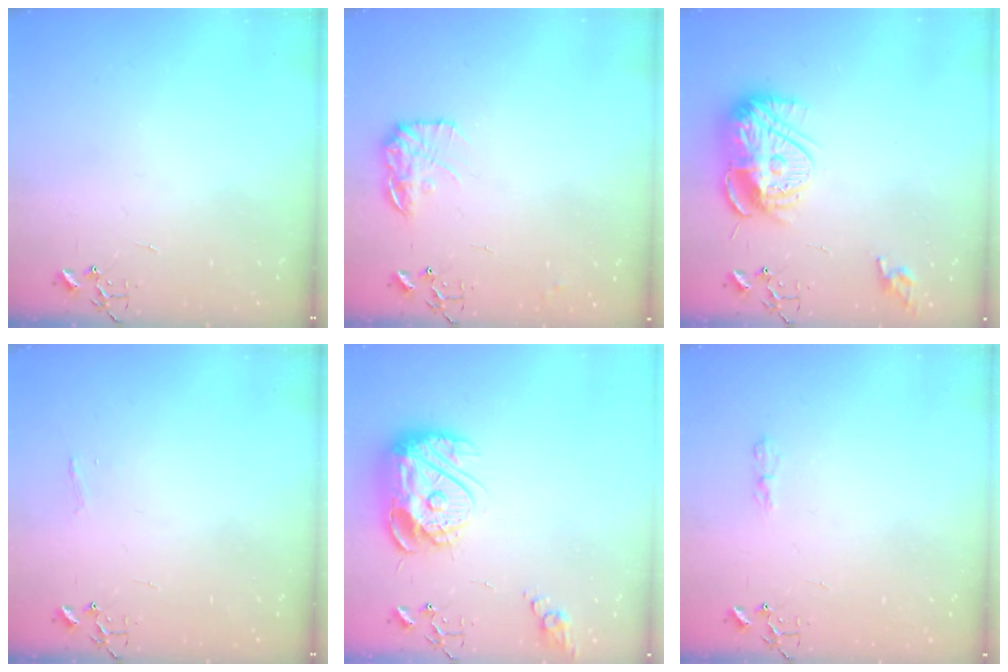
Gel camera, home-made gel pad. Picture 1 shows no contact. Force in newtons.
{"total": 12.1, "press": 12.1, "slide": 0.5}
{"total": 15.3, "press": 15.3, "slide": 0.9}
{"total": 3.7, "press": 3.6, "slide": 0.5}
{"total": 17.3, "press": 17.2, "slide": 1.8}
{"total": 3.1, "press": 3.1, "slide": 0.6}